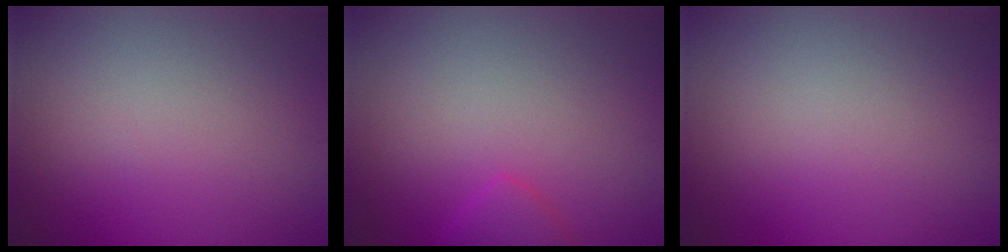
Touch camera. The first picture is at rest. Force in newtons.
{"total": 1.7, "press": 1.7, "slide": 0.2}
{"total": 0.0}